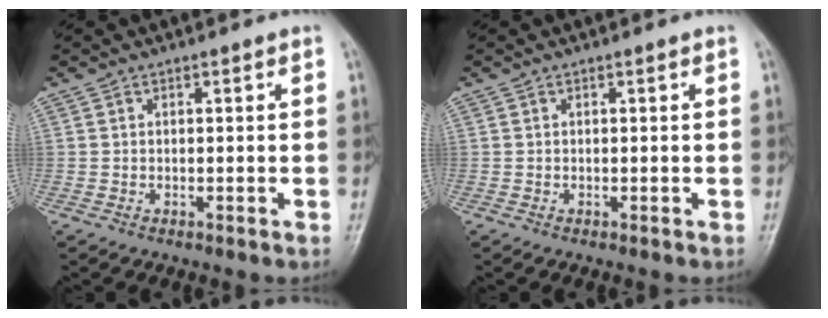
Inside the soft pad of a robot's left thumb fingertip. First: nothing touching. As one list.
[{"total": 0.0}]